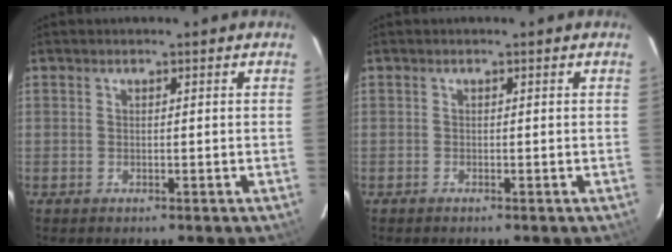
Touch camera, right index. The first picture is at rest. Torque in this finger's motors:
{"motor_torque": [0.00, -0.01, -0.01, -0.06]}